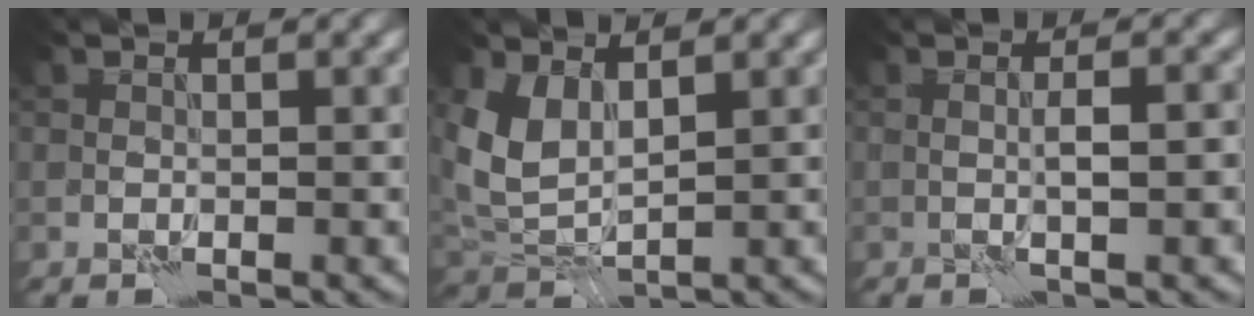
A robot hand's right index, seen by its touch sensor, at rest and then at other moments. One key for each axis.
{"total": 3.4, "fx": 2.4, "fy": 1.5, "fz": 2.0, "tx": -0.058, "ty": -0.005, "tz": 0.051}
{"total": 1.3, "fx": 0.3, "fy": -0.6, "fz": 1.1, "tx": -0.011, "ty": 0.005, "tz": 0.007}